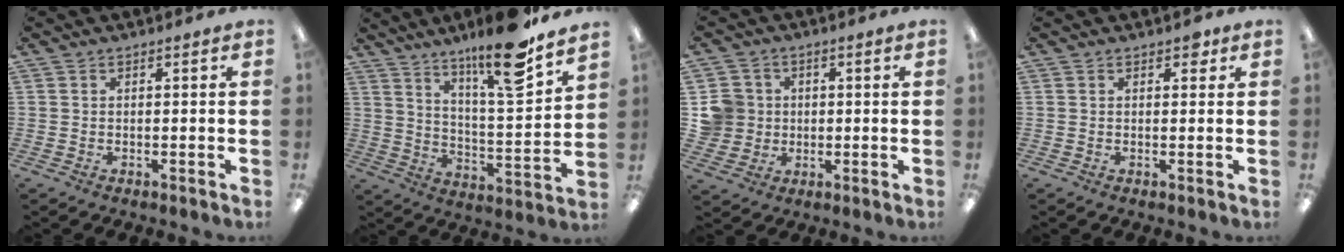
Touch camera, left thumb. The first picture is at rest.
{"total": 16.9, "force": [12.9, 2.6, 10.6], "torque": [-0.174, -0.084, 0.206]}
{"total": 8.1, "force": [1.0, 7.9, 1.5], "torque": [-0.049, 0.009, 0.024]}
{"total": 2.5, "force": [1.4, 1.4, 1.5], "torque": [-0.008, -0.006, 0.019]}